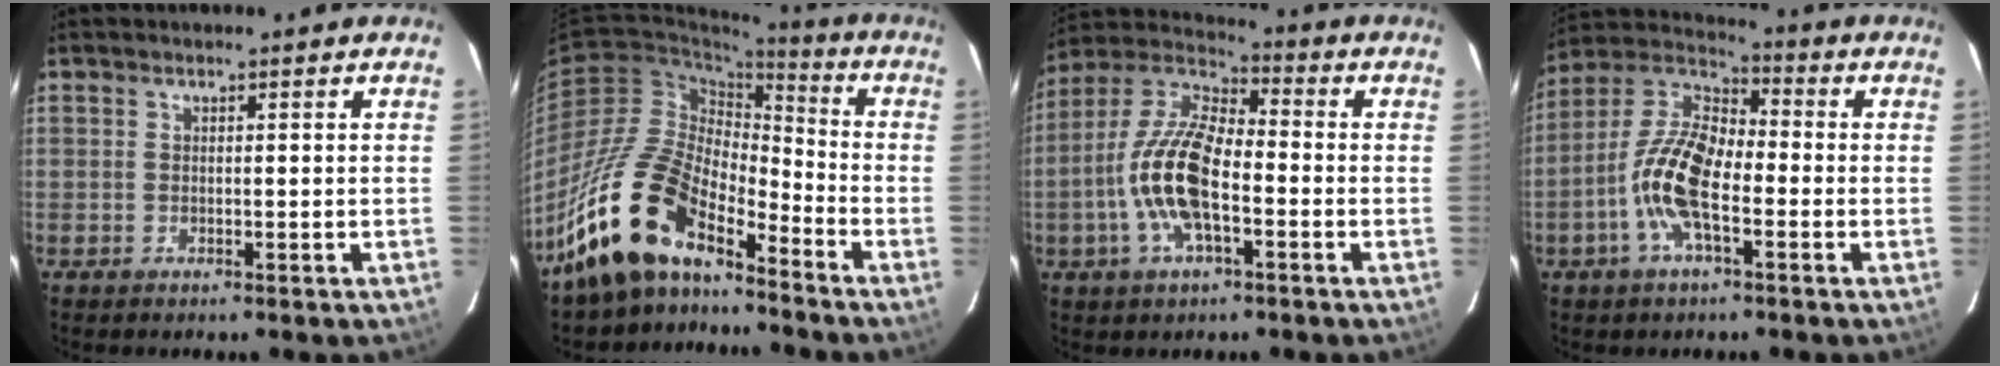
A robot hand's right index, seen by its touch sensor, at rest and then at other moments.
{"total": 16.4, "force": [-12.8, 6.6, 7.8], "torque": [-0.156, 0.013, -0.249]}
{"total": 14.9, "force": [-3.9, 6.1, 13.0], "torque": [-0.268, 0.004, -0.081]}
{"total": 12.9, "force": [-4.0, 5.2, 11.2], "torque": [-0.235, 0.007, -0.085]}